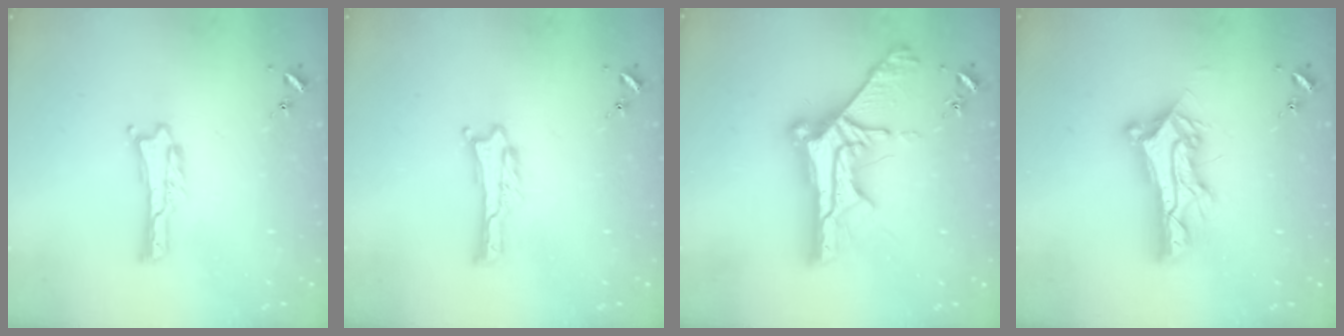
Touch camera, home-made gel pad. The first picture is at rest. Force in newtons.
{"total": 0.0}
{"total": 11.2, "press": 11.2, "slide": 0.8}
{"total": 11.0, "press": 11.0, "slide": 0.9}